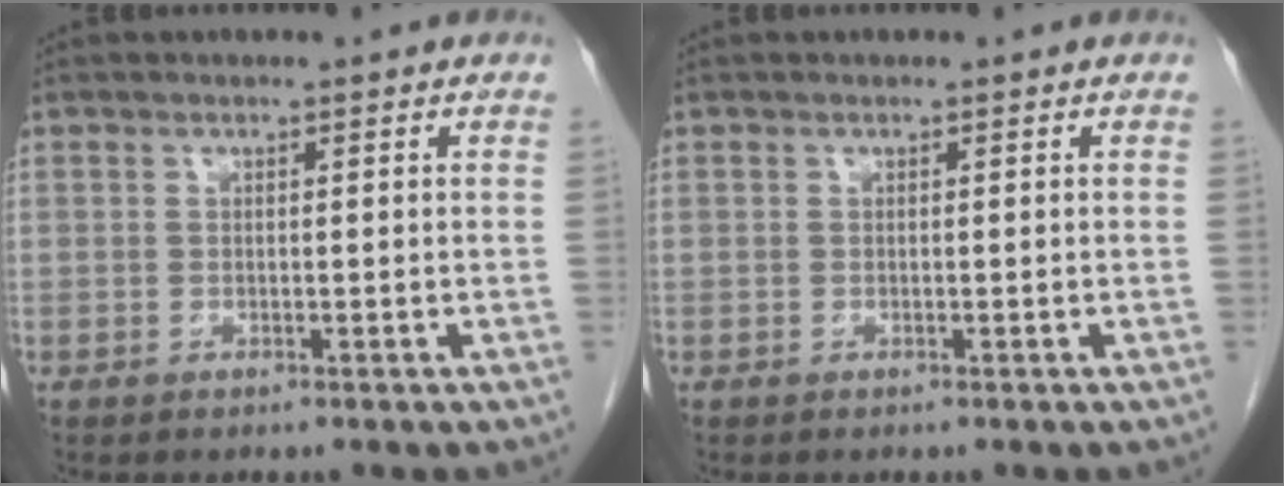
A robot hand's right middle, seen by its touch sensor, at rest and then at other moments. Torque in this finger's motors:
{"motor_torque": [0.00, 0.00, 0.00, -0.01]}